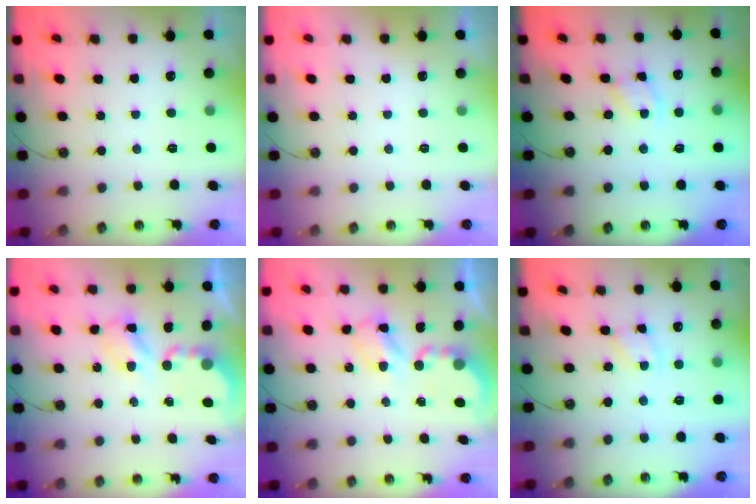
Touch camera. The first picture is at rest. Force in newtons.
{"total": 0.0}
{"total": 2.1, "press": 2.1, "slide": 0.3}
{"total": 5.3, "press": 5.2, "slide": 0.5}
{"total": 5.3, "press": 5.2, "slide": 0.5}
{"total": 1.9, "press": 1.9, "slide": 0.3}